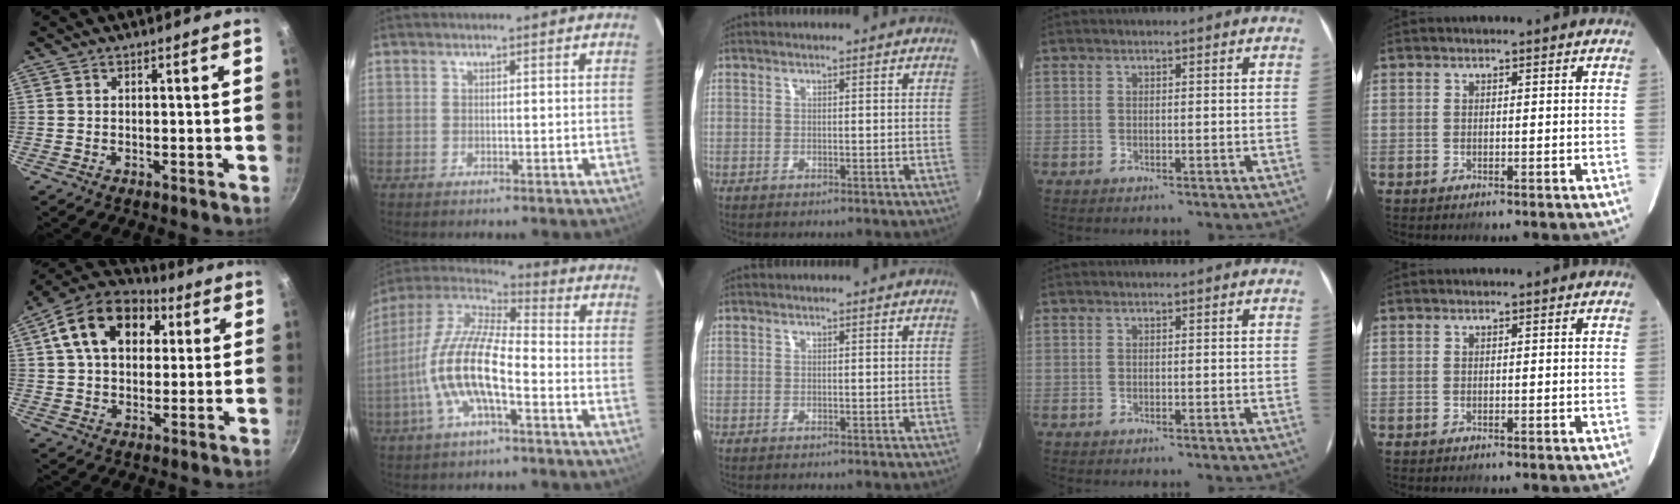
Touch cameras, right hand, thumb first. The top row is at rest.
{"thumb": {"total": 17.4, "force": [5.3, 12.1, 11.2], "torque": [-0.176, 0.018, 0.074]}, "index": {"total": 15.3, "force": [-4.8, 4.6, 13.8], "torque": [-0.276, -0.003, -0.099]}}